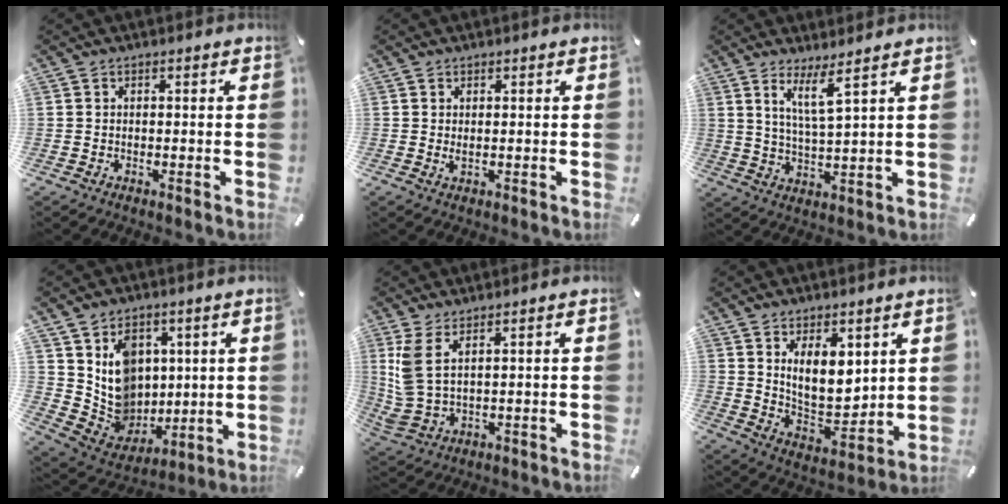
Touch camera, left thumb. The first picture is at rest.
{"total": 1.3, "force": [0.2, 0.4, 1.2], "torque": [-0.024, -0.001, 0.004]}
{"total": 7.2, "force": [4.7, 0.6, 5.3], "torque": [-0.110, -0.017, 0.080]}
{"total": 12.4, "force": [3.4, 11.2, 4.2], "torque": [-0.075, -0.026, 0.081]}
{"total": 6.6, "force": [3.3, 2.2, 5.3], "torque": [-0.130, -0.018, 0.060]}
{"total": 10.5, "force": [5.1, 6.3, 6.7], "torque": [-0.097, -0.040, 0.091]}